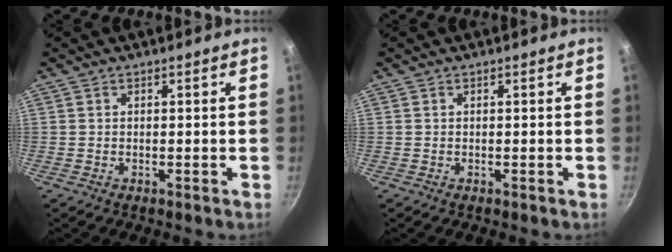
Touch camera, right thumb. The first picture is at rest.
{"total": 0.0}